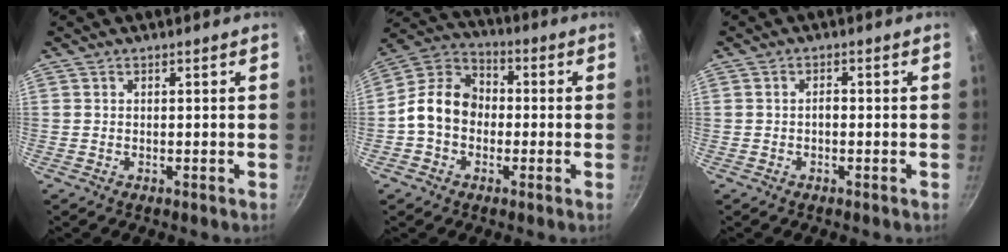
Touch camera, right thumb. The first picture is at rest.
{"total": 11.3, "force": [-1.4, 8.9, 6.8], "torque": [-0.085, 0.036, -0.048]}
{"total": 1.3, "force": [-0.4, 0.8, 1.0], "torque": [-0.013, 0.010, -0.007]}